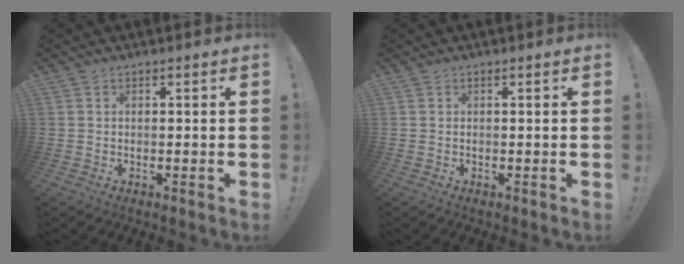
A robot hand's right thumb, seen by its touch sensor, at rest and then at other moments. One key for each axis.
{"total": 0.0}